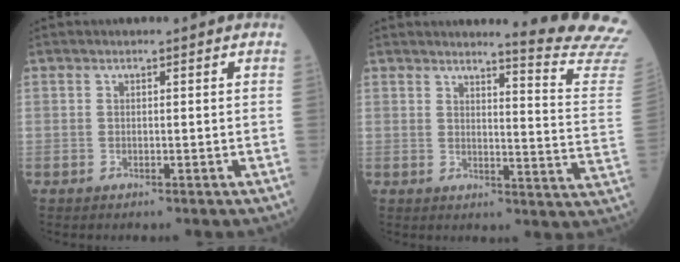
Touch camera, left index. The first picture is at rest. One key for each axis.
{"total": 13.6, "fx": 13.1, "fy": -2.5, "fz": 2.5, "tx": -0.030, "ty": -0.146, "tz": 0.130}